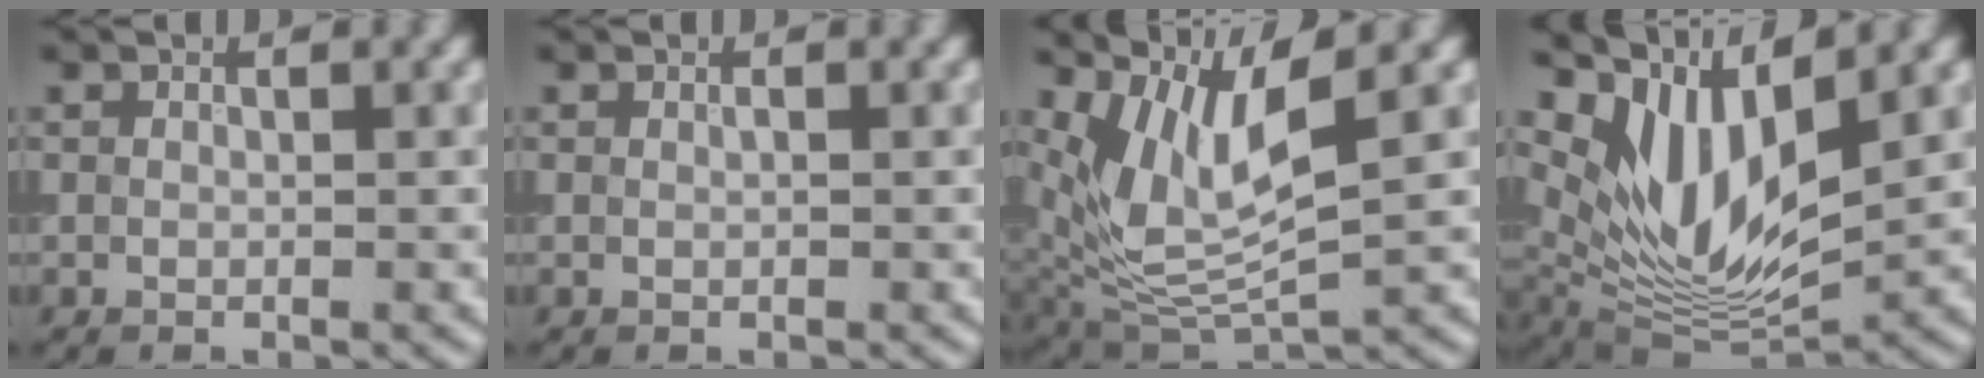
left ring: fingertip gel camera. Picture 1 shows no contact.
{"total": 0.0}
{"total": 7.0, "force": [2.9, 2.6, 5.9], "torque": [-0.132, -0.014, 0.059]}
{"total": 9.2, "force": [4.3, 3.7, 7.2], "torque": [-0.144, -0.008, 0.083]}